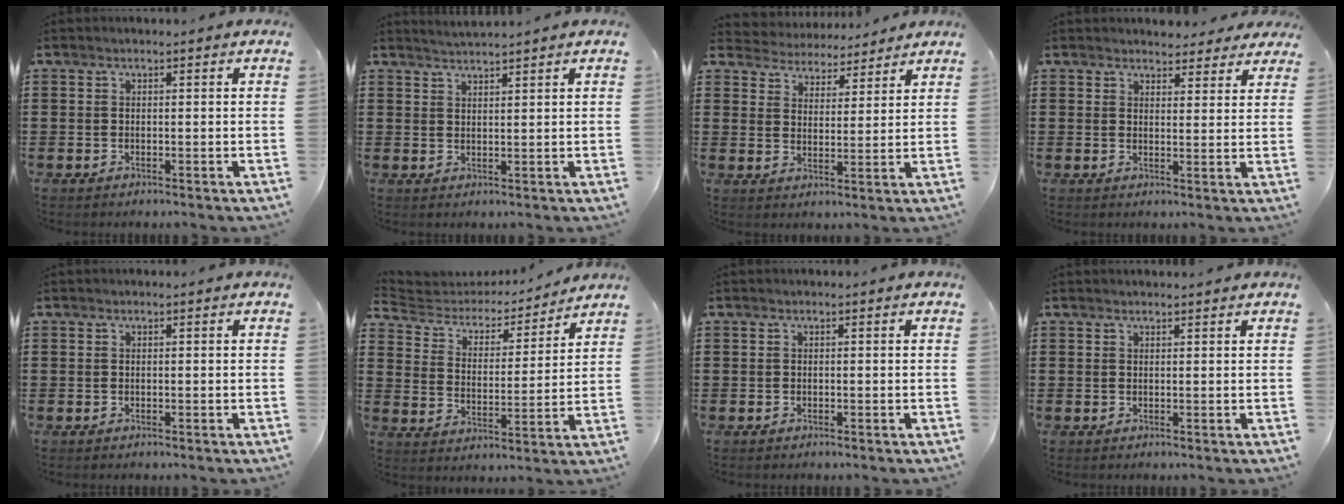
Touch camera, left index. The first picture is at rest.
{"total": 1.9, "force": [1.9, -0.4, 0.1], "torque": [-0.005, -0.002, 0.036]}
{"total": 3.9, "force": [3.8, 0.7, -0.6], "torque": [-0.010, -0.022, 0.065]}
{"total": 3.6, "force": [3.4, 1.1, 0.1], "torque": [-0.005, -0.011, 0.064]}
{"total": 0.0}
{"total": 3.9, "force": [3.6, 1.3, 0.7], "torque": [-0.040, -0.027, 0.053]}
{"total": 0.0}
{"total": 0.8, "force": [0.8, 0.0, 0.1], "torque": [-0.004, -0.001, 0.016]}